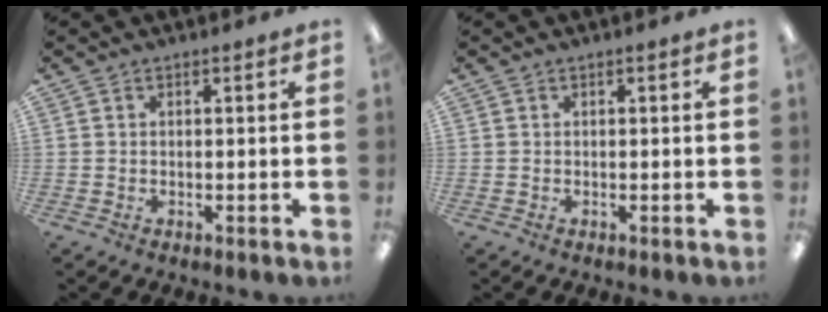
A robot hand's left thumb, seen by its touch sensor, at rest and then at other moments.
{"total": 0.0}